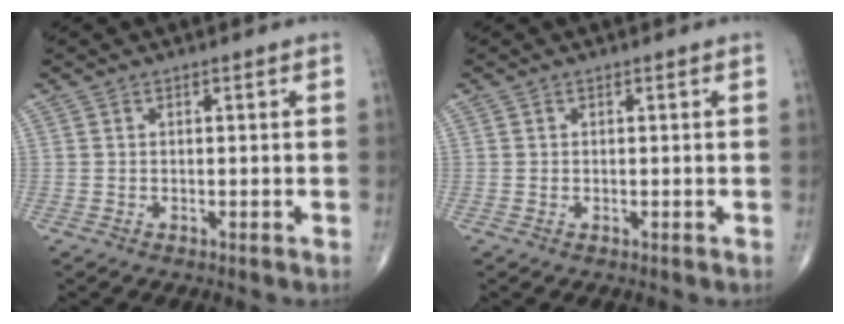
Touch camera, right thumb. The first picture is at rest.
{"total": 0.0}